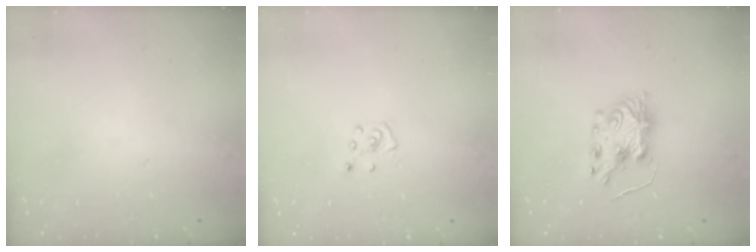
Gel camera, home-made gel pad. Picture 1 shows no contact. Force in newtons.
{"total": 4.3, "press": 4.2, "slide": 0.4}
{"total": 8.7, "press": 8.6, "slide": 0.9}